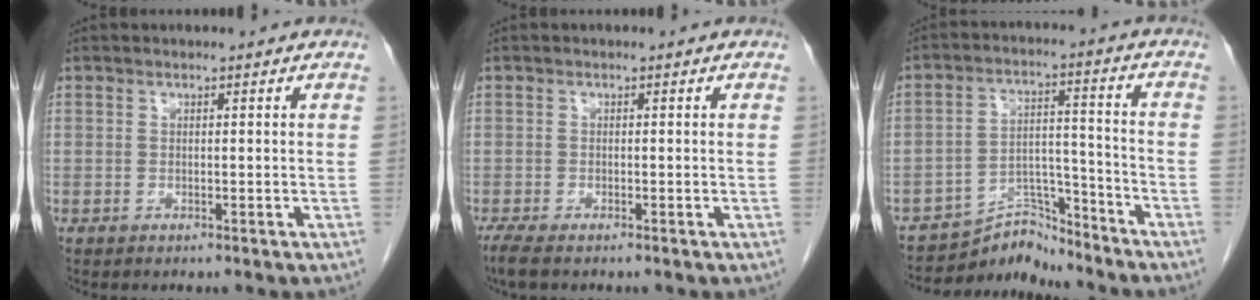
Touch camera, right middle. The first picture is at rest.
{"total": 2.7, "force": [-2.1, 0.6, 1.7], "torque": [-0.036, -0.011, -0.036]}
{"total": 7.2, "force": [-7.1, 1.2, -0.3], "torque": [0.010, 0.028, -0.123]}